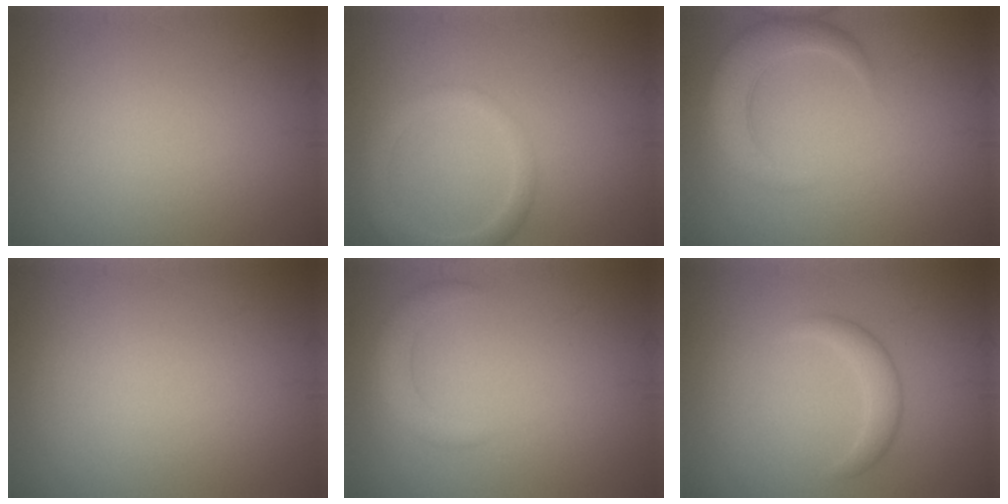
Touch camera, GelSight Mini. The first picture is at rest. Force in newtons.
{"total": 2.7, "press": 2.7, "slide": 0.1}
{"total": 3.8, "press": 3.8, "slide": 0.3}
{"total": 0.0}
{"total": 2.0, "press": 2.0, "slide": 0.2}
{"total": 2.1, "press": 2.1, "slide": 0.1}